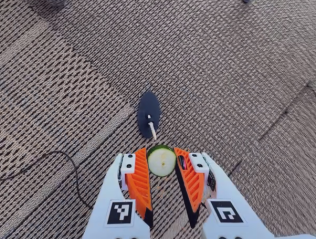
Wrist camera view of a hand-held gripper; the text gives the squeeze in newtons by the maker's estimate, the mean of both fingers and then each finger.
{"total": 6.5, "left": 6.0, "right": 7.1}